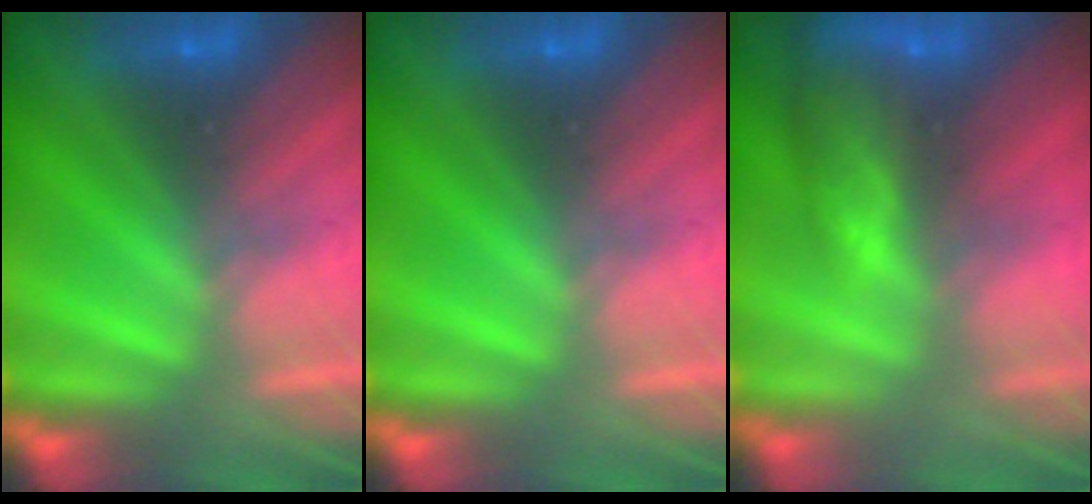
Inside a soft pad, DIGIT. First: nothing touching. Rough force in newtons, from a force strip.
{"total": 0.0}
{"total": 8.9}